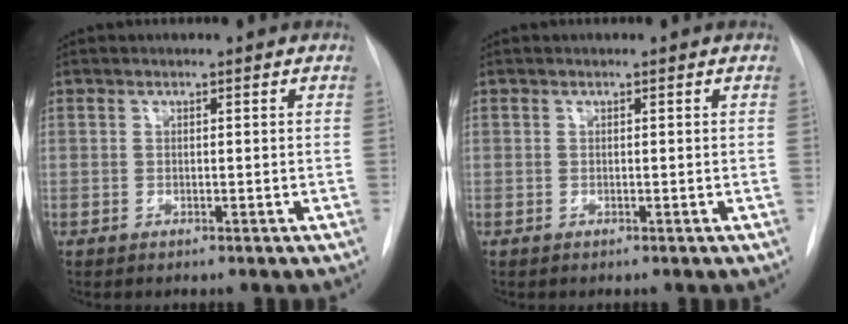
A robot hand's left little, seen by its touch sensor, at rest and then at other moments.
{"total": 0.0}